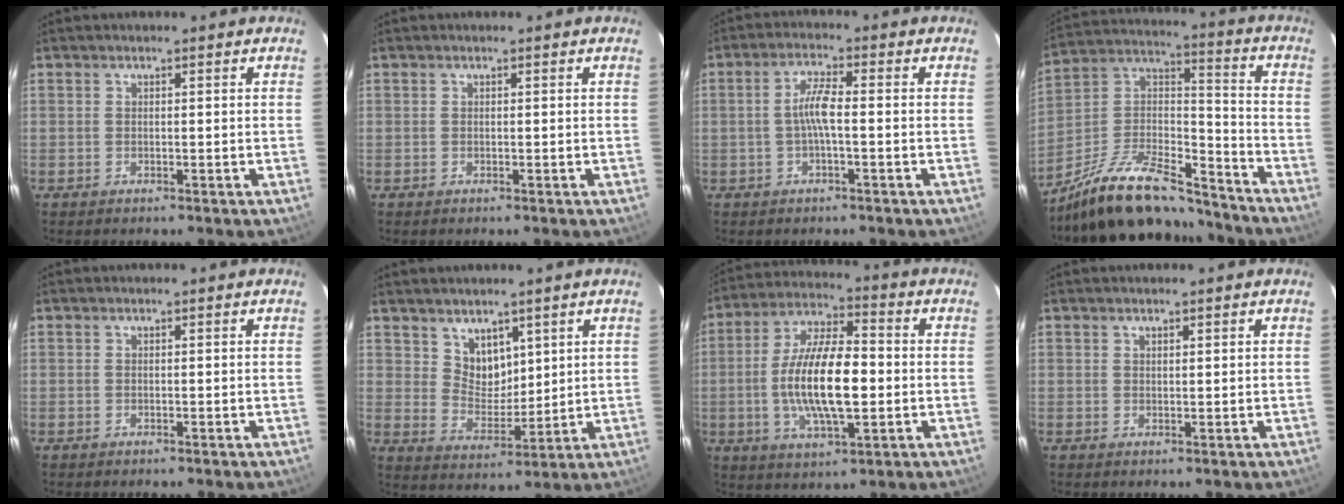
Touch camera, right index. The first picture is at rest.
{"total": 0.0}
{"total": 4.3, "force": [-0.7, 0.5, 4.2], "torque": [-0.085, 0.007, -0.014]}
{"total": 22.3, "force": [-17.6, 7.1, 11.8], "torque": [-0.226, 0.013, -0.287]}
{"total": 0.0}
{"total": 6.4, "force": [4.1, 4.4, 2.2], "torque": [-0.028, 0.002, 0.084]}
{"total": 15.6, "force": [-1.7, 5.3, 14.6], "torque": [-0.281, -0.001, -0.031]}
{"total": 0.9, "force": [0.8, 0.2, 0.4], "torque": [-0.006, 0.002, 0.014]}